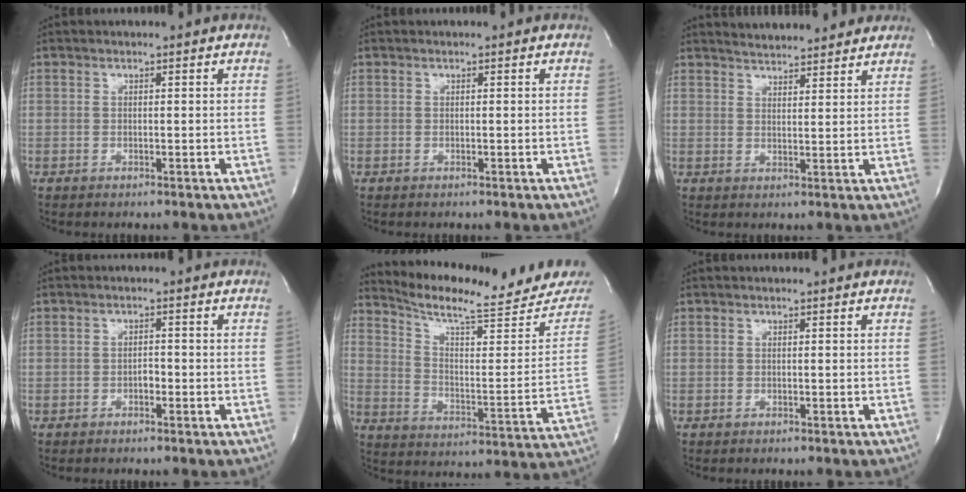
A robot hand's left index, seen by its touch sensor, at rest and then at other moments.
{"total": 0.0}
{"total": 8.7, "force": [8.2, 1.7, 2.6], "torque": [-0.040, 0.008, 0.106]}
{"total": 1.3, "force": [-0.8, 0.6, 0.8], "torque": [-0.012, 0.001, -0.015]}
{"total": 19.6, "force": [17.7, 3.1, 7.9], "torque": [-0.122, -0.039, 0.243]}
{"total": 0.0}